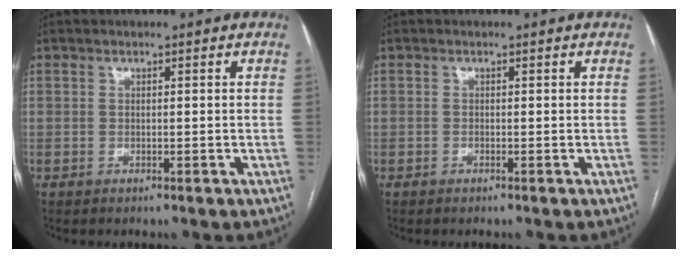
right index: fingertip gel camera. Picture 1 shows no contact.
{"total": 0.0}